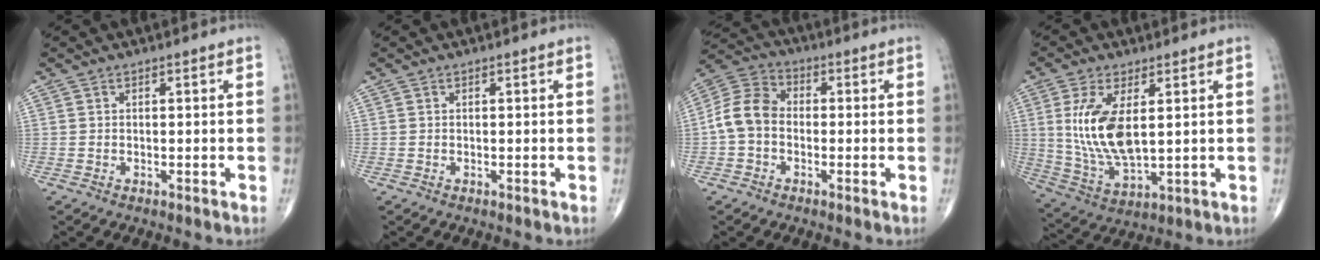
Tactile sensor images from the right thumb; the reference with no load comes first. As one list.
[{"total": 0.0}, {"total": 8.3, "force": [-1.1, 6.3, 5.3], "torque": [-0.093, 0.027, -0.037]}, {"total": 12.8, "force": [2.4, 5.7, 11.1], "torque": [-0.227, -0.019, 0.061]}]